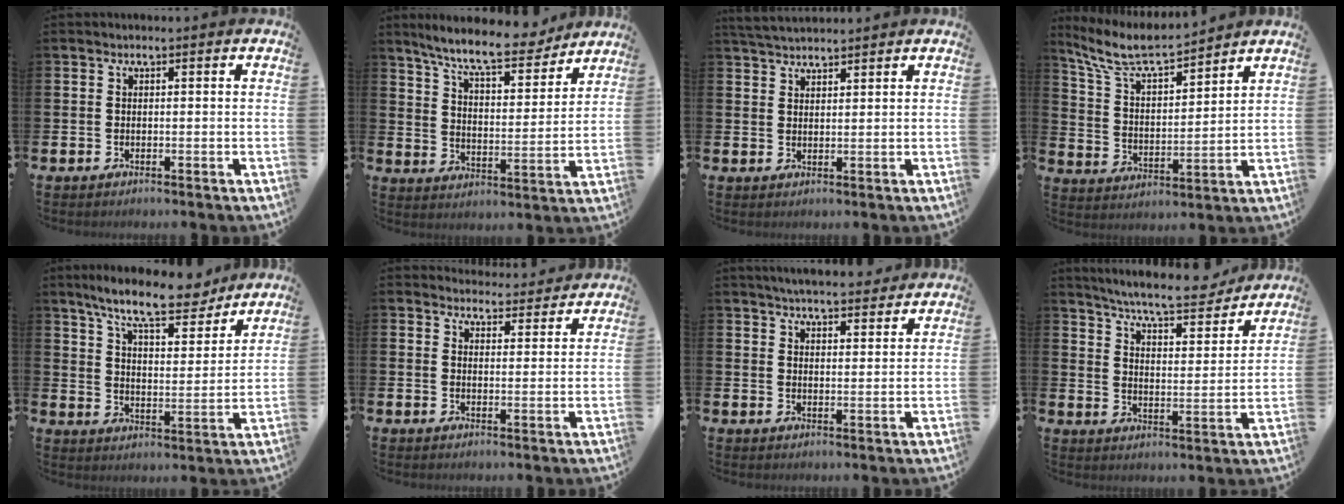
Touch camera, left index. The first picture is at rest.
{"total": 9.7, "force": [8.7, 1.6, 3.9], "torque": [-0.098, -0.052, 0.151]}
{"total": 3.6, "force": [3.5, 0.5, 0.7], "torque": [-0.021, -0.011, 0.065]}
{"total": 8.3, "force": [7.6, 1.3, 3.1], "torque": [-0.097, -0.042, 0.135]}
{"total": 10.6, "force": [9.2, 2.1, 4.8], "torque": [-0.115, -0.044, 0.162]}
{"total": 3.9, "force": [3.8, 0.8, -0.1], "torque": [0.001, -0.026, 0.067]}
{"total": 5.1, "force": [5.0, 0.5, 0.7], "torque": [-0.018, -0.027, 0.088]}
{"total": 7.8, "force": [7.3, 0.6, 2.6], "torque": [-0.067, -0.050, 0.124]}